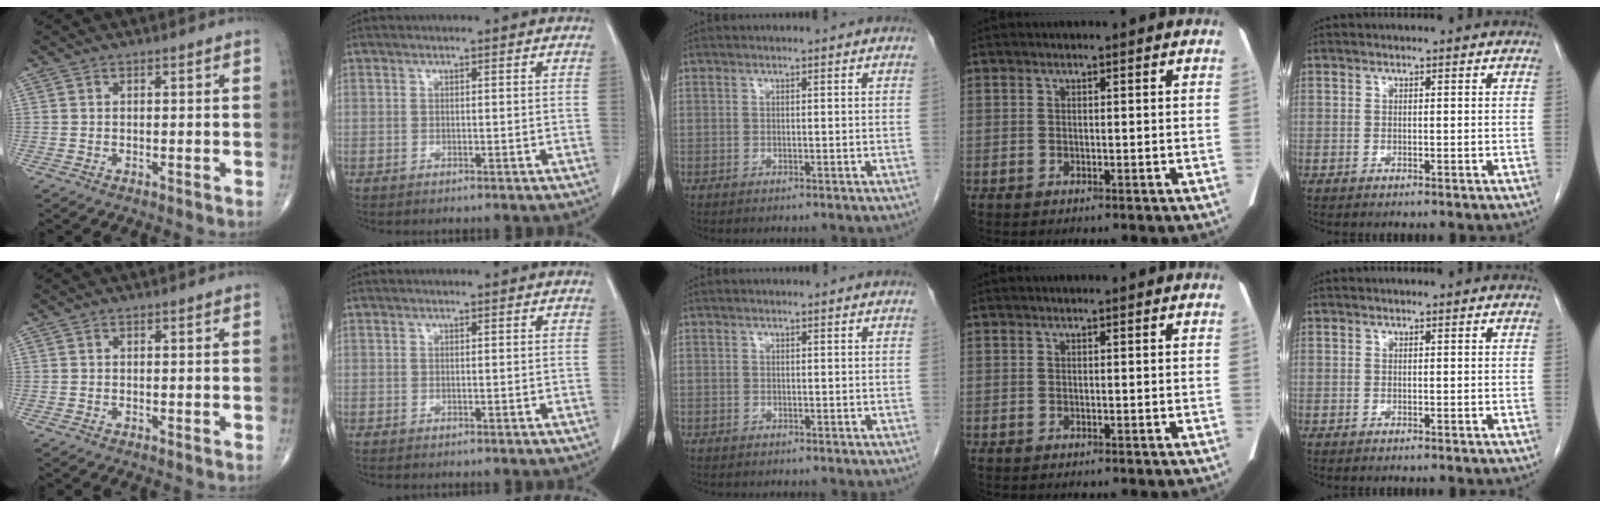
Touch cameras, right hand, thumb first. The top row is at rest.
{"middle": {"total": 0.8, "force": [-0.6, 0.4, 0.1], "torque": [-0.005, 0.001, -0.009]}}